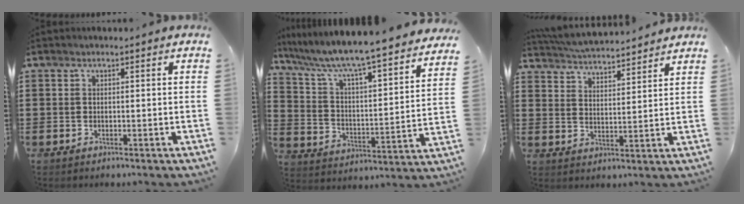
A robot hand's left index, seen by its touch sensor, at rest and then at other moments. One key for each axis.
{"total": 6.7, "fx": 5.8, "fy": -0.4, "fz": 3.2, "tx": -0.091, "ty": -0.058, "tz": 0.088}
{"total": 4.9, "fx": 4.8, "fy": 0.1, "fz": 0.6, "tx": -0.031, "ty": -0.026, "tz": 0.086}